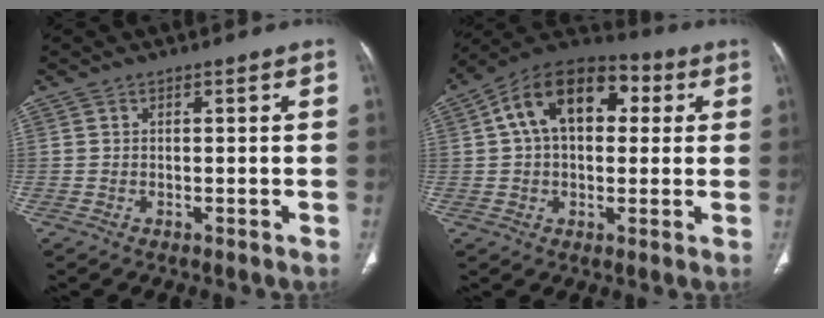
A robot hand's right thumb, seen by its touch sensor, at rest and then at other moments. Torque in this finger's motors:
{"motor_torque": [1.10, 3.42, 1.61, -0.12, 0.12]}